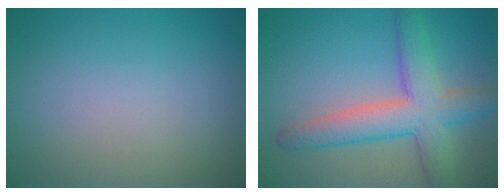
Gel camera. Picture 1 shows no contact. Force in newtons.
{"total": 7.0, "press": 7.0, "slide": 0.4}